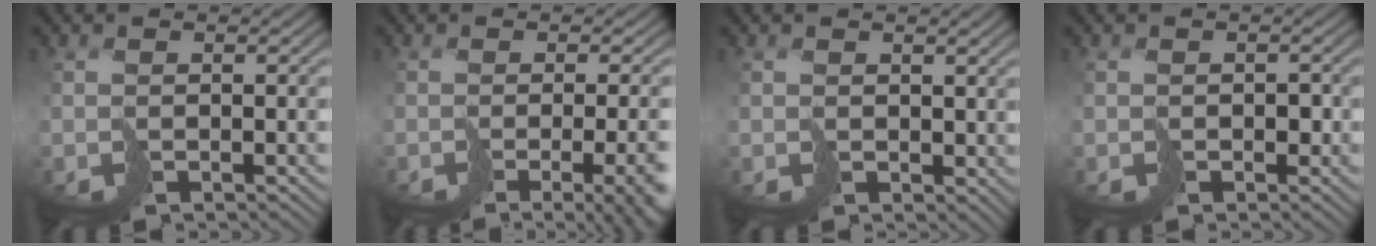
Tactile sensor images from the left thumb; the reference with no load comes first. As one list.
[{"total": 10.9, "force": [-3.7, 4.2, 9.3], "torque": [-0.088, -0.014, -0.029]}, {"total": 1.6, "force": [0.9, 1.1, 0.6], "torque": [-0.015, -0.003, 0.017]}, {"total": 1.4, "force": [-0.3, 1.2, 0.7], "torque": [-0.016, -0.007, -0.007]}]